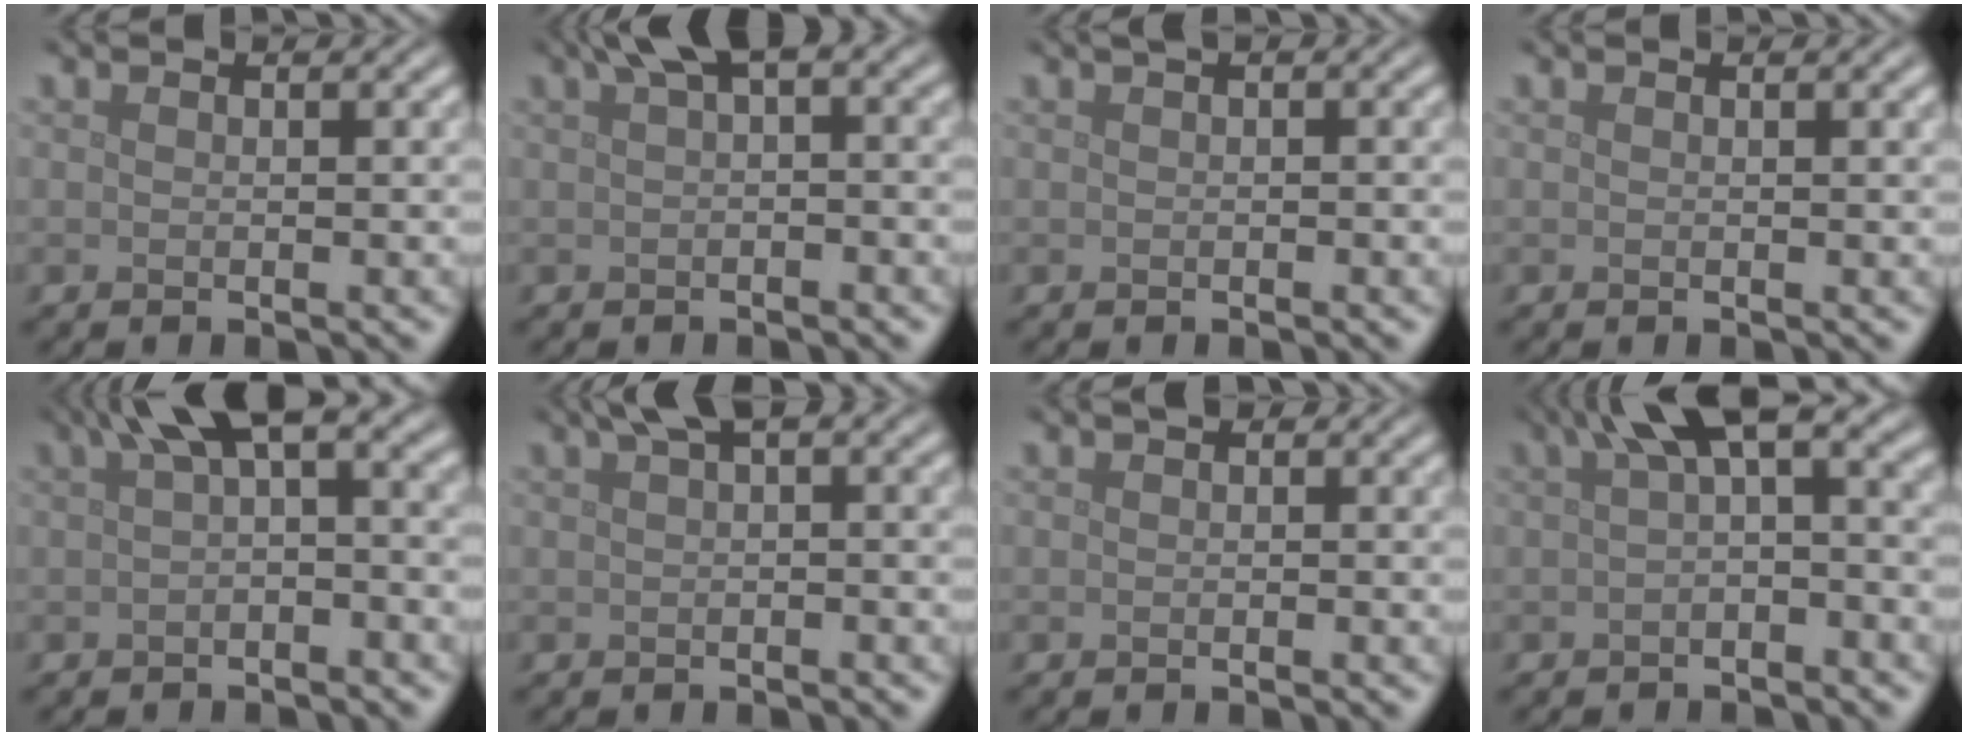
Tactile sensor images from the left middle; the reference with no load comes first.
{"total": 3.6, "force": [1.3, 1.0, 3.2], "torque": [-0.045, 0.012, 0.018]}
{"total": 0.9, "force": [0.2, 0.2, 0.8], "torque": [-0.012, 0.002, 0.003]}
{"total": 0.7, "force": [0.3, 0.2, 0.6], "torque": [-0.005, 0.003, 0.004]}
{"total": 5.1, "force": [1.5, 1.7, 4.6], "torque": [-0.057, 0.014, 0.015]}
{"total": 2.8, "force": [1.0, 0.7, 2.5], "torque": [-0.035, 0.011, 0.014]}
{"total": 0.6, "force": [0.0, 0.4, 0.4], "torque": [-0.003, -0.006, -0.003]}
{"total": 6.0, "force": [1.5, 2.2, 5.4], "torque": [-0.072, 0.014, 0.014]}